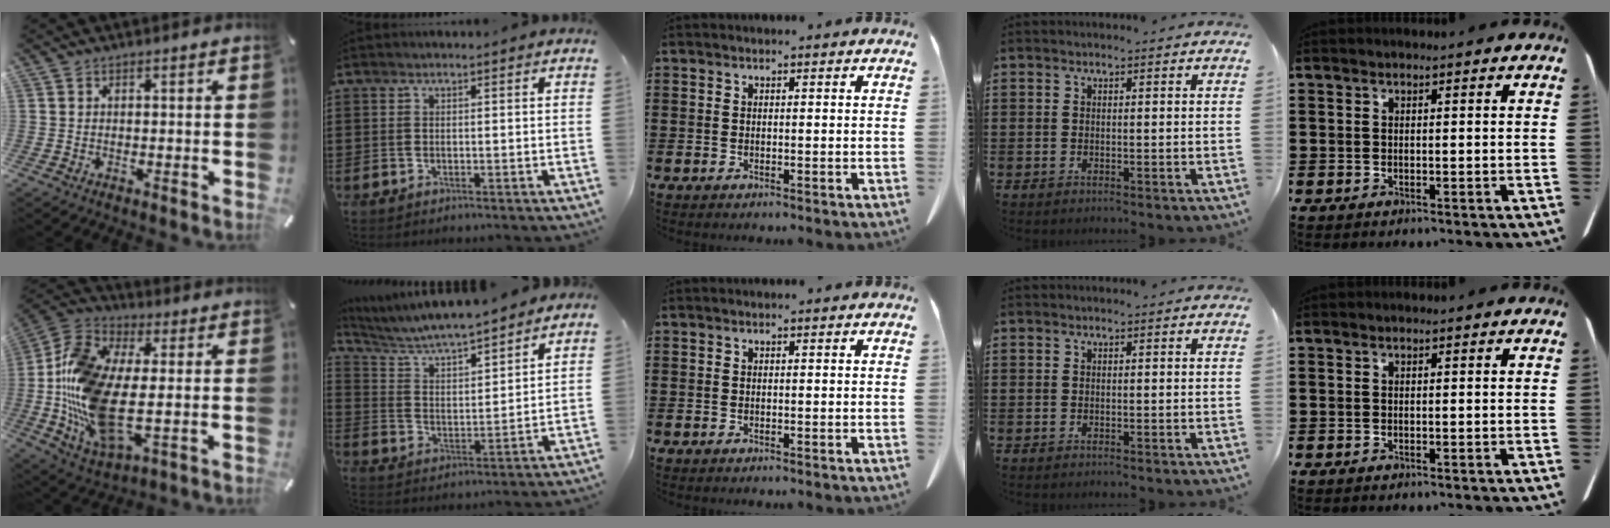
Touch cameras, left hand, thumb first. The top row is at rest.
{"thumb": {"total": 18.9, "force": [-1.8, 10.1, 15.8], "torque": [-0.358, -0.017, -0.029]}, "index": {"total": 5.3, "force": [5.0, 0.5, 1.5], "torque": [-0.054, -0.033, 0.081]}}